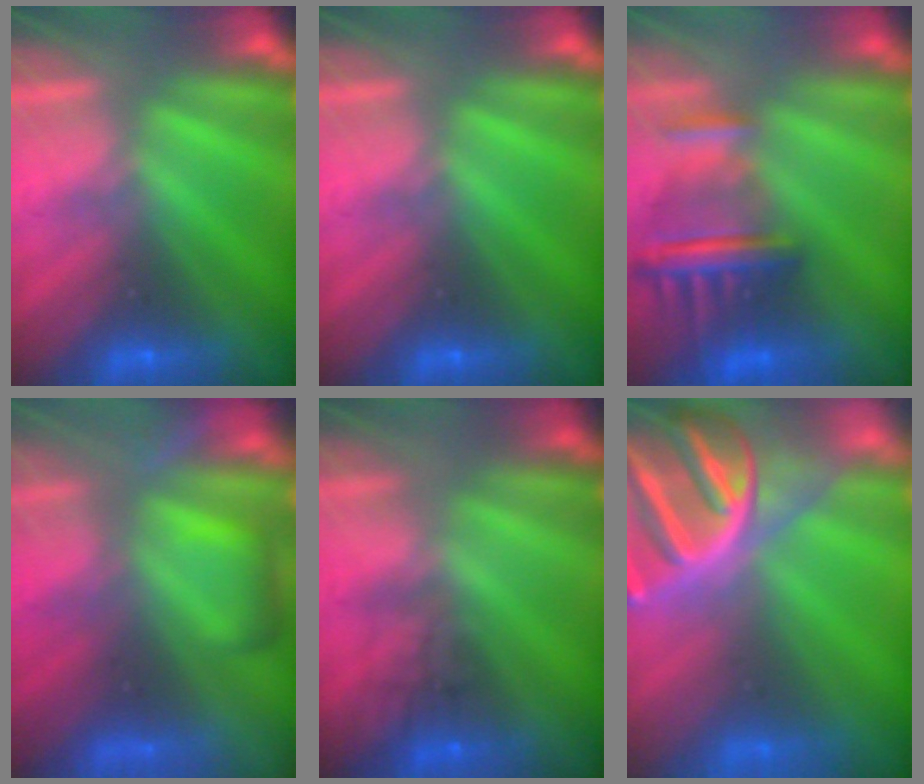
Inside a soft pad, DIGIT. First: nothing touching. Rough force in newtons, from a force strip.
{"total": 0.0}
{"total": 9.6}
{"total": 7.4}
{"total": 1.6}
{"total": 9.0}